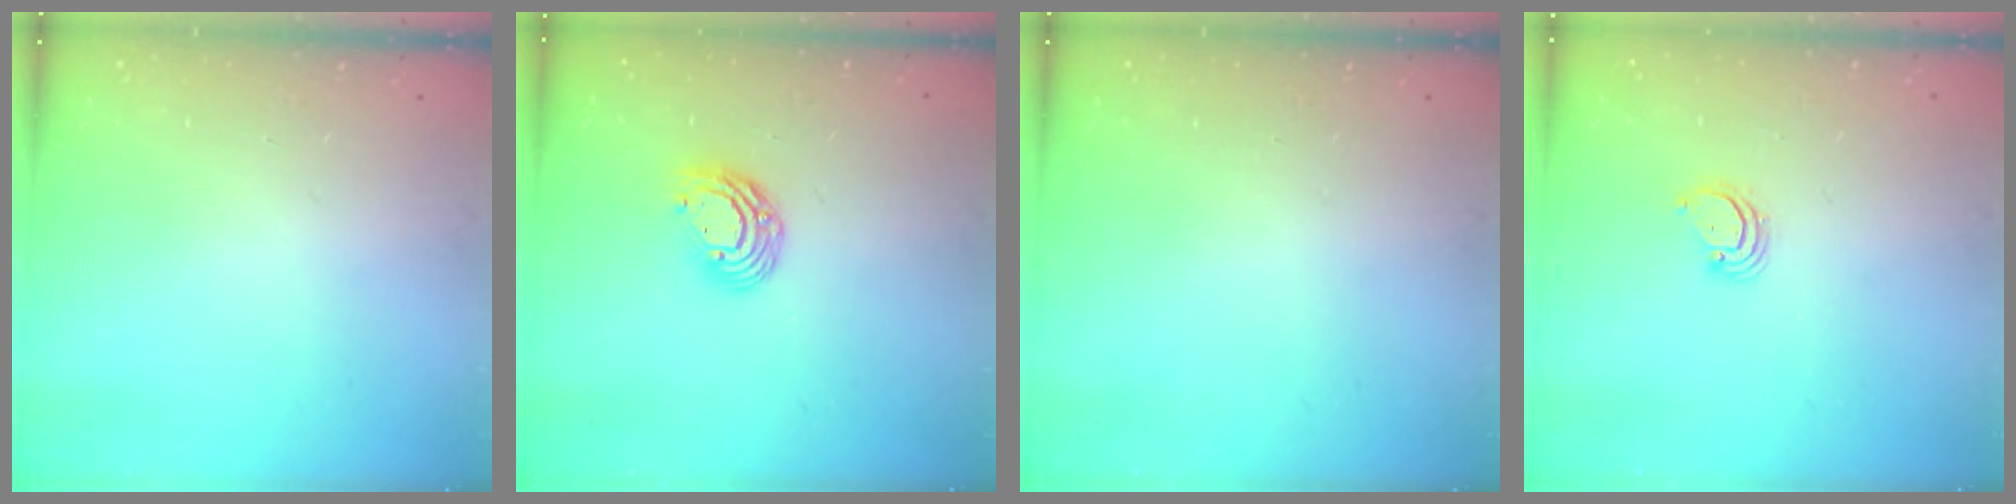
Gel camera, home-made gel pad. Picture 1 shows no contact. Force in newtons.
{"total": 9.8, "press": 9.7, "slide": 1.7}
{"total": 0.0}
{"total": 2.9, "press": 2.9, "slide": 0.3}